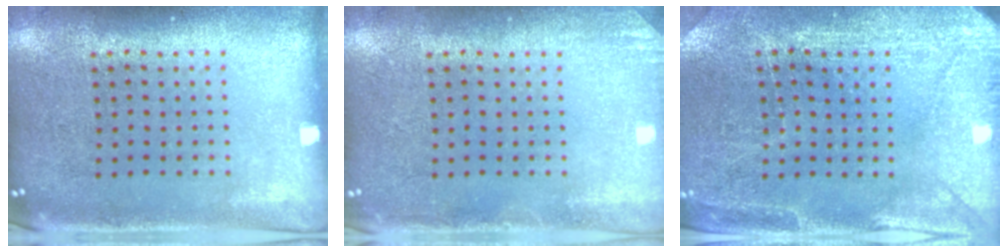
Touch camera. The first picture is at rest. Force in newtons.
{"total": 1.3, "press": 1.3, "slide": 0.1}
{"total": 2.9, "press": 2.8, "slide": 0.7}